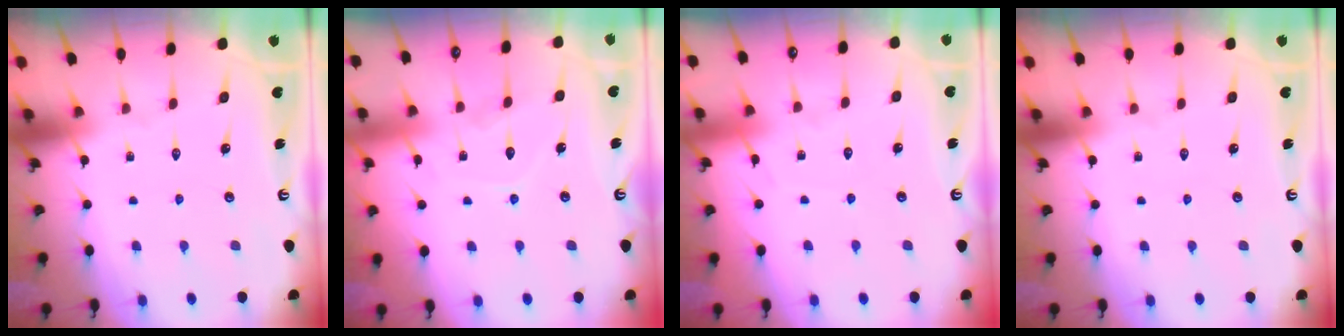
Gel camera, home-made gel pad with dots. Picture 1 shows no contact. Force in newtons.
{"total": 6.6, "press": 6.6, "slide": 0.7}
{"total": 3.9, "press": 3.9, "slide": 0.5}
{"total": 0.0}